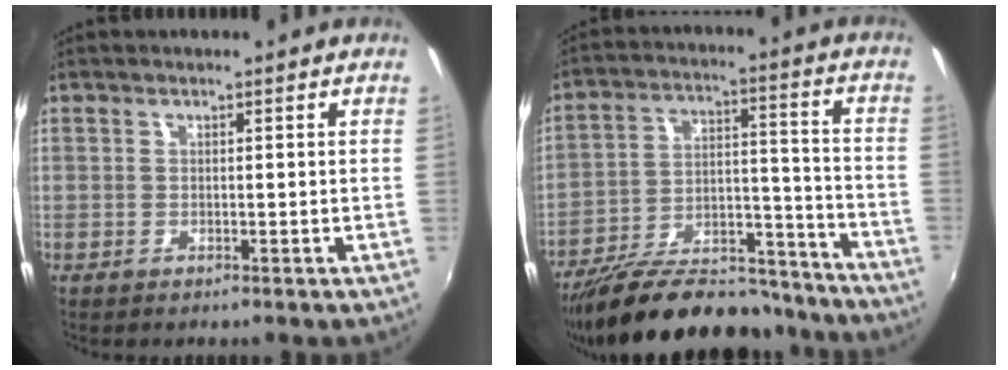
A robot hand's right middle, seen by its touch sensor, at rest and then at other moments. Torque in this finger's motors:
{"motor_torque": [1.09, -1.04, 0.69, 0.21]}